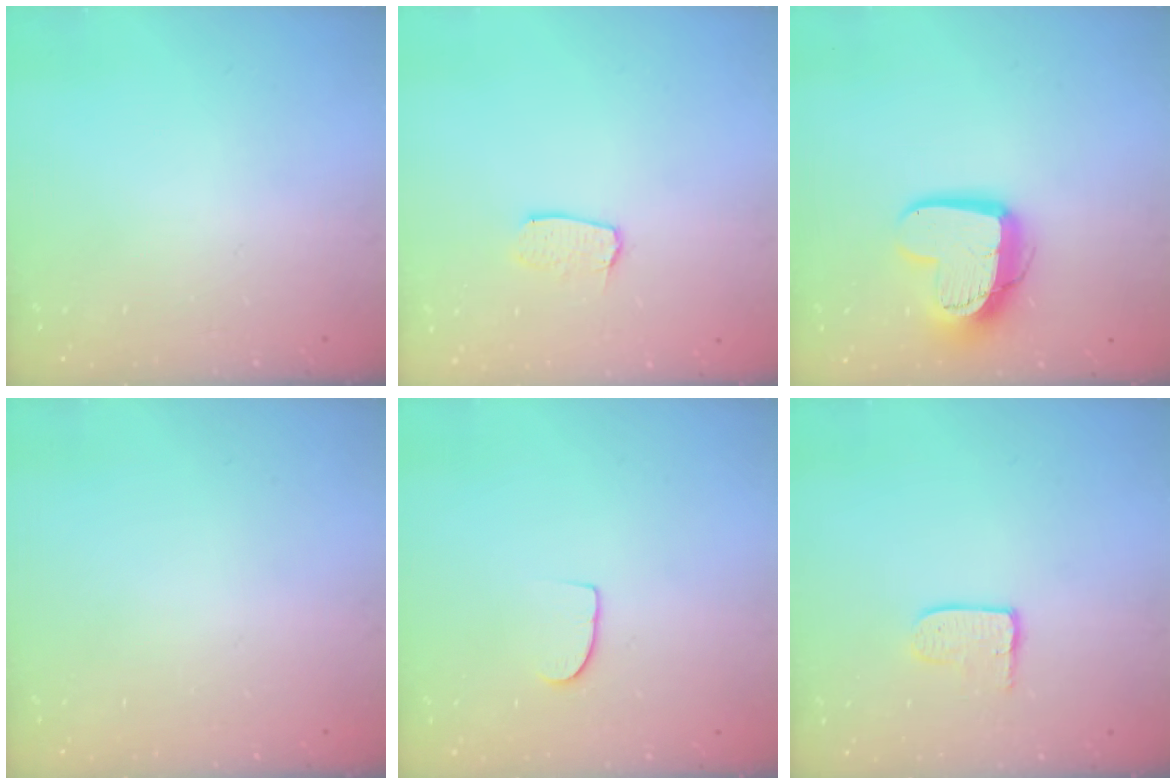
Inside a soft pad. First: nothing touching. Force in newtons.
{"total": 6.1, "press": 6.1, "slide": 0.2}
{"total": 14.6, "press": 14.6, "slide": 1.1}
{"total": 0.0}
{"total": 6.5, "press": 6.5, "slide": 0.5}
{"total": 5.7, "press": 5.7, "slide": 0.5}